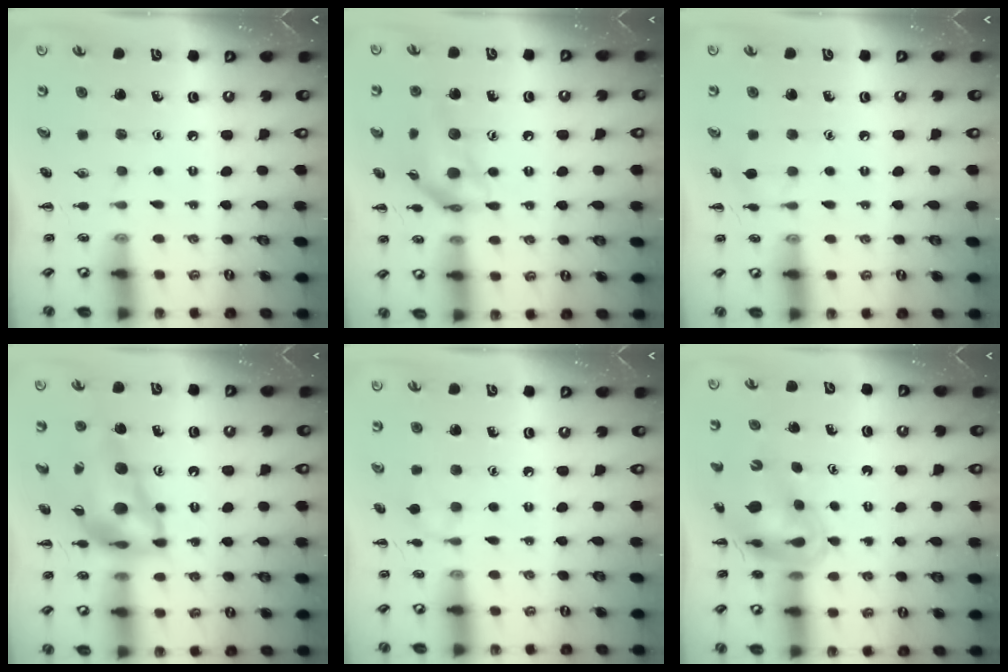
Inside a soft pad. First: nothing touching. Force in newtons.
{"total": 15.3, "press": 15.0, "slide": 3.1}
{"total": 5.3, "press": 5.2, "slide": 1.3}
{"total": 15.8, "press": 15.0, "slide": 4.9}
{"total": 6.2, "press": 6.0, "slide": 1.7}
{"total": 12.0, "press": 11.5, "slide": 3.5}